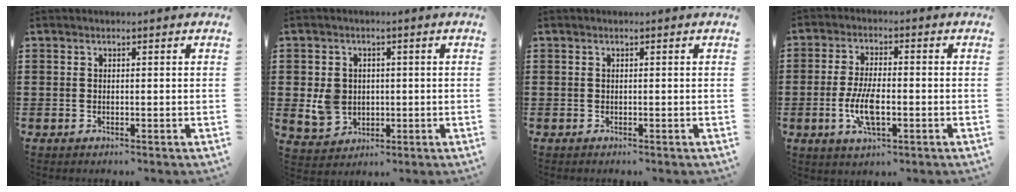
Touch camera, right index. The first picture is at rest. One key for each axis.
{"total": 4.9, "fx": -0.1, "fy": 4.3, "fz": 2.3, "tx": -0.063, "ty": 0.009, "tz": -0.002}
{"total": 0.0}
{"total": 7.1, "fx": -1.9, "fy": 2.8, "fz": 6.2, "tx": -0.139, "ty": -0.005, "tz": -0.040}